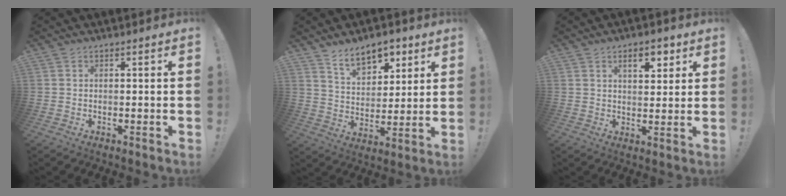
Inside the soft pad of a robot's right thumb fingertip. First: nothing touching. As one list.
[{"total": 10.9, "force": [7.6, 6.2, 4.8], "torque": [-0.055, -0.046, 0.140]}, {"total": 6.9, "force": [3.7, 3.2, 4.9], "torque": [-0.057, -0.010, 0.058]}]